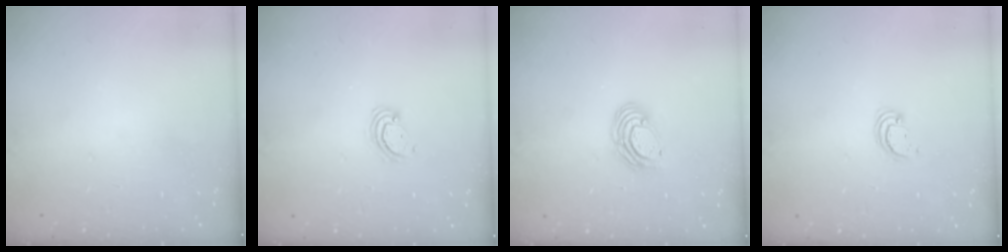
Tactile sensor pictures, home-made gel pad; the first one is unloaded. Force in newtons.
{"total": 2.6, "press": 2.6, "slide": 0.3}
{"total": 7.0, "press": 6.9, "slide": 0.8}
{"total": 2.6, "press": 2.6, "slide": 0.2}